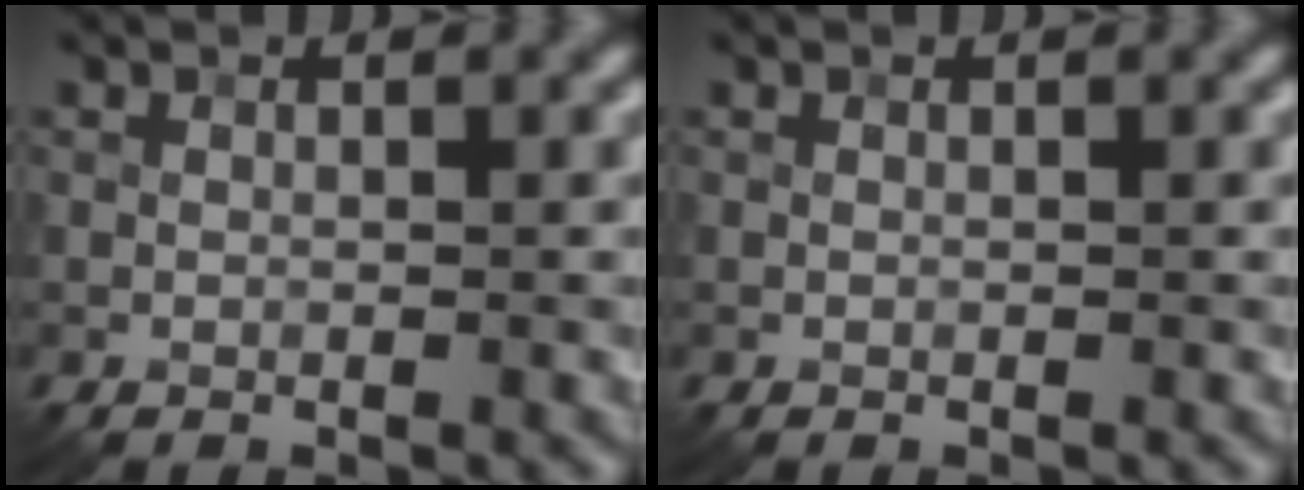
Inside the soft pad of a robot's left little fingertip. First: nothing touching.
{"total": 0.0}